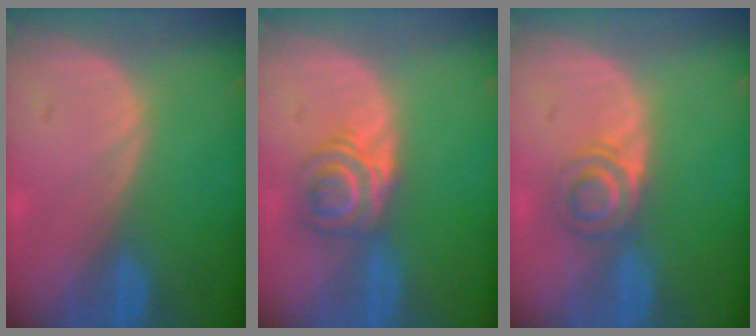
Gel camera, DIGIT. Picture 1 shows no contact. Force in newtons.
{"total": 6.1, "press": 5.2, "slide": 3.3}
{"total": 4.0, "press": 3.9, "slide": 0.8}